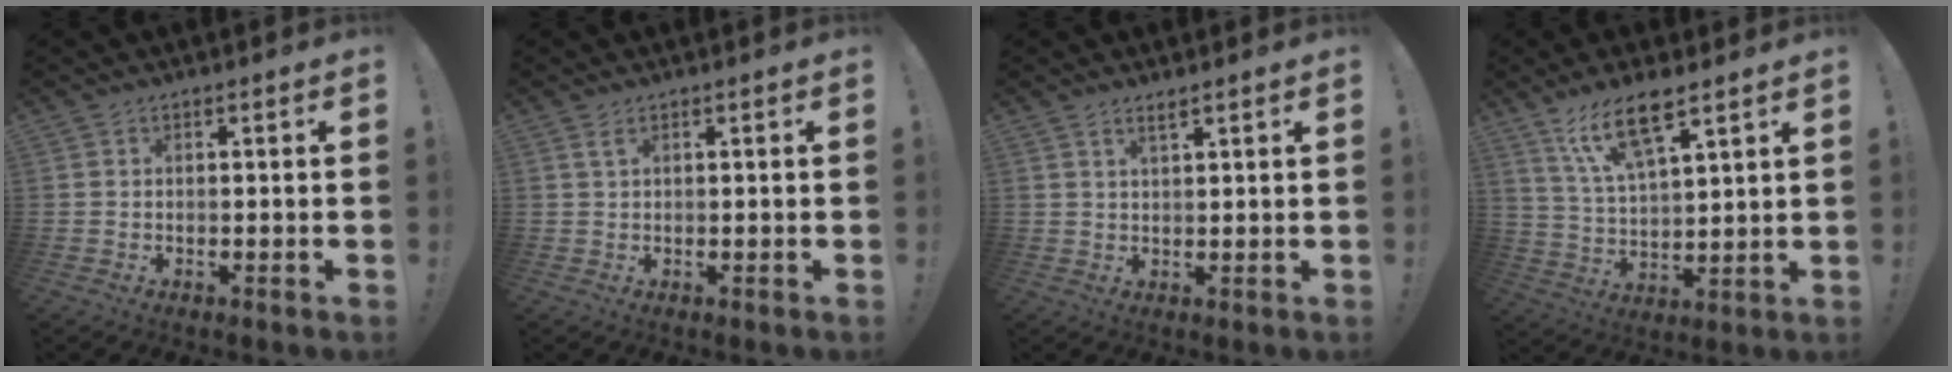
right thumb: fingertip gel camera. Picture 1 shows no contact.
{"total": 1.9, "force": [0.9, 0.6, 1.6], "torque": [-0.029, 0.001, 0.016]}
{"total": 2.6, "force": [2.0, 0.5, 1.7], "torque": [-0.029, -0.008, 0.034]}
{"total": 13.7, "force": [9.0, 4.3, 9.5], "torque": [-0.178, -0.033, 0.156]}